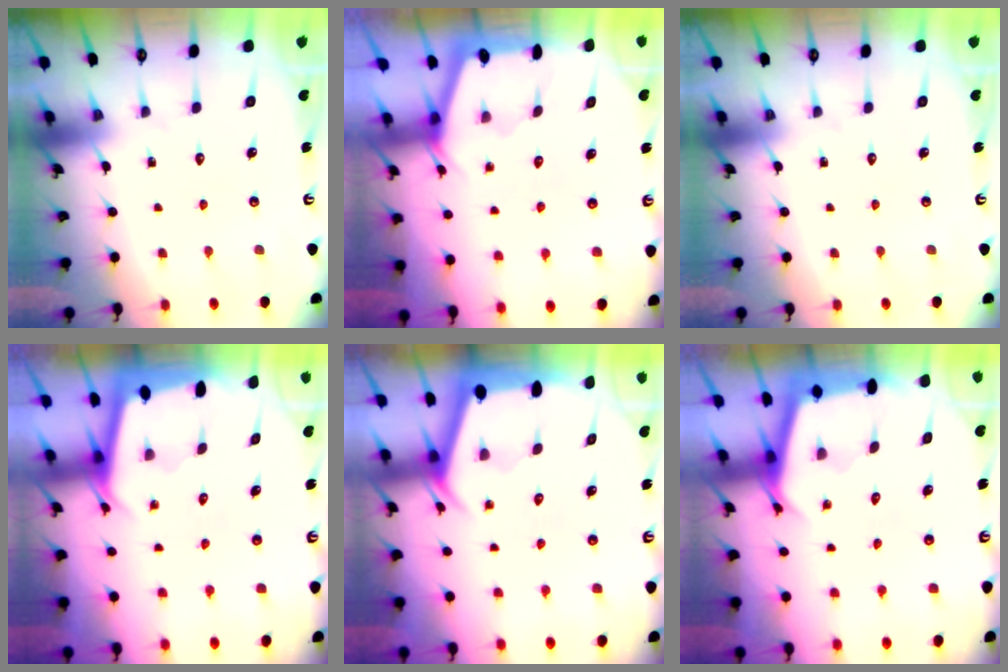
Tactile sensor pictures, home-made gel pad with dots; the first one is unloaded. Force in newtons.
{"total": 2.1, "press": 2.1, "slide": 0.3}
{"total": 0.0}
{"total": 1.7, "press": 1.7, "slide": 0.1}
{"total": 2.2, "press": 2.2, "slide": 0.3}
{"total": 2.5, "press": 2.5, "slide": 0.1}